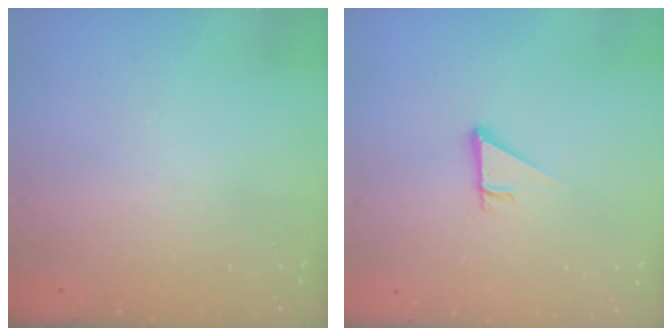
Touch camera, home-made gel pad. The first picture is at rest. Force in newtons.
{"total": 2.5, "press": 2.5, "slide": 0.2}